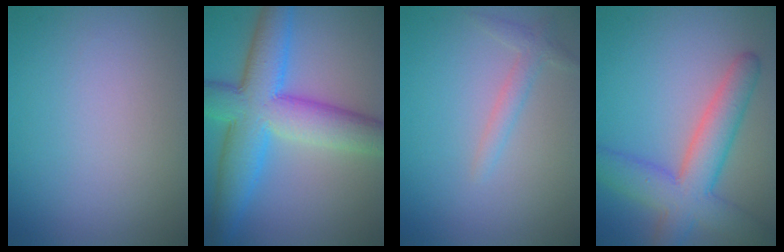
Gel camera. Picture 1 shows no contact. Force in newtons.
{"total": 9.6, "press": 9.6, "slide": 0.3}
{"total": 1.6, "press": 1.6, "slide": 0.1}
{"total": 6.6, "press": 6.6, "slide": 0.3}